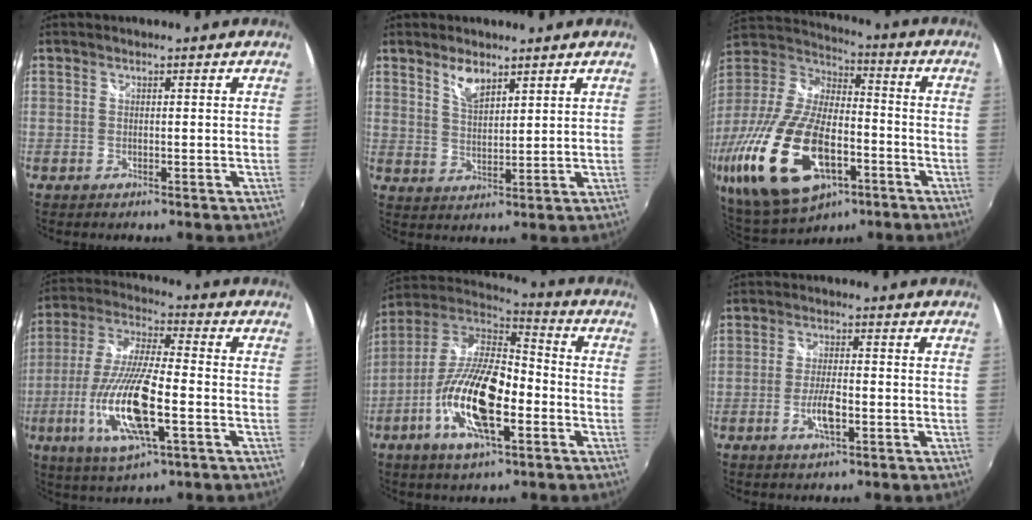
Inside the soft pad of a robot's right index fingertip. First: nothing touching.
{"total": 4.6, "force": [3.3, 1.9, 2.7], "torque": [-0.046, -0.002, 0.062]}
{"total": 27.7, "force": [-11.4, 13.2, 21.5], "torque": [-0.459, -0.057, -0.196]}
{"total": 17.9, "force": [-5.7, 4.7, 16.3], "torque": [-0.340, -0.023, -0.106]}
{"total": 18.5, "force": [-6.4, 6.7, 16.0], "torque": [-0.319, -0.015, -0.126]}
{"total": 5.0, "force": [-1.9, 1.5, 4.4], "torque": [-0.091, -0.004, -0.036]}